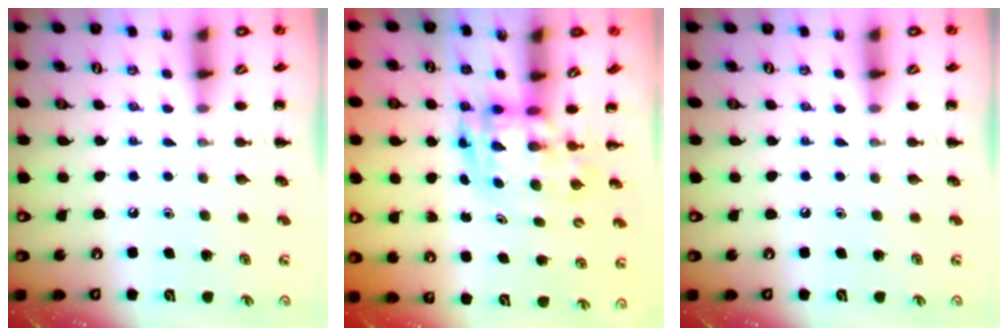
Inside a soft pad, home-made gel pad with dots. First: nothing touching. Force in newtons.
{"total": 3.5, "press": 3.4, "slide": 0.7}
{"total": 0.0}